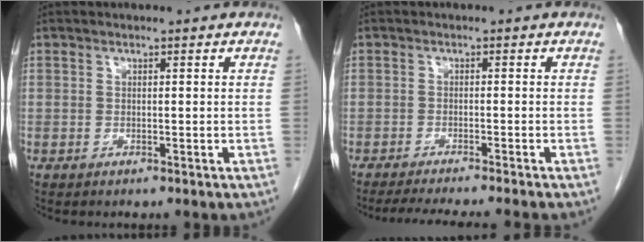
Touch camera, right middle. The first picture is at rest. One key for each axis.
{"total": 8.8, "fx": -7.8, "fy": -0.8, "fz": 4.0, "tx": -0.042, "ty": -0.016, "tz": -0.116}